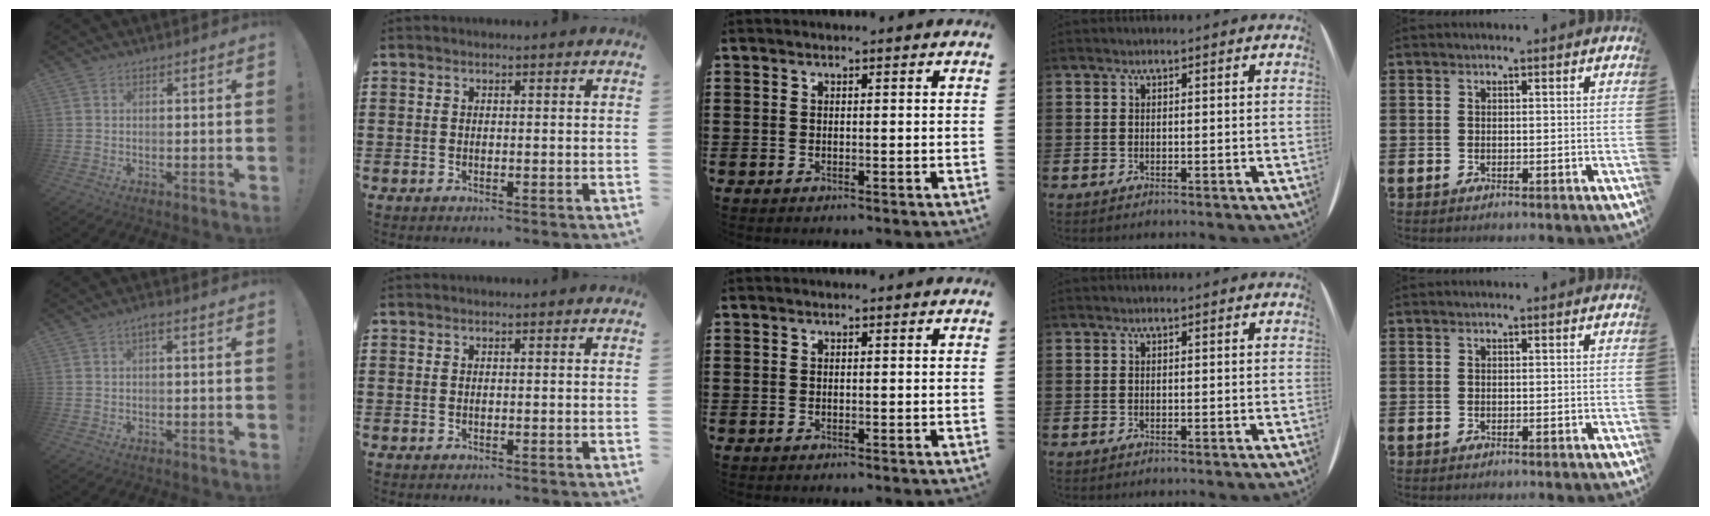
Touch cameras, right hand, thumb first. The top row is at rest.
{"thumb": {"total": 1.6, "force": [0.0, 0.3, 1.6], "torque": [-0.035, 0.006, -0.002]}}